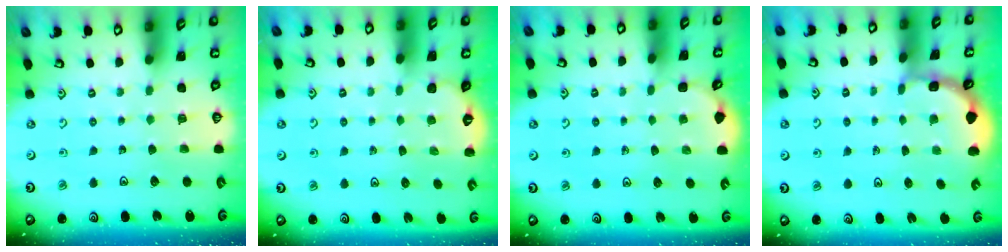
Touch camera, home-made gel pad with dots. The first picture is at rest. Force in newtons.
{"total": 1.5, "press": 1.0, "slide": 1.1}
{"total": 2.4, "press": 2.0, "slide": 1.3}
{"total": 2.0, "press": 2.0, "slide": 0.2}